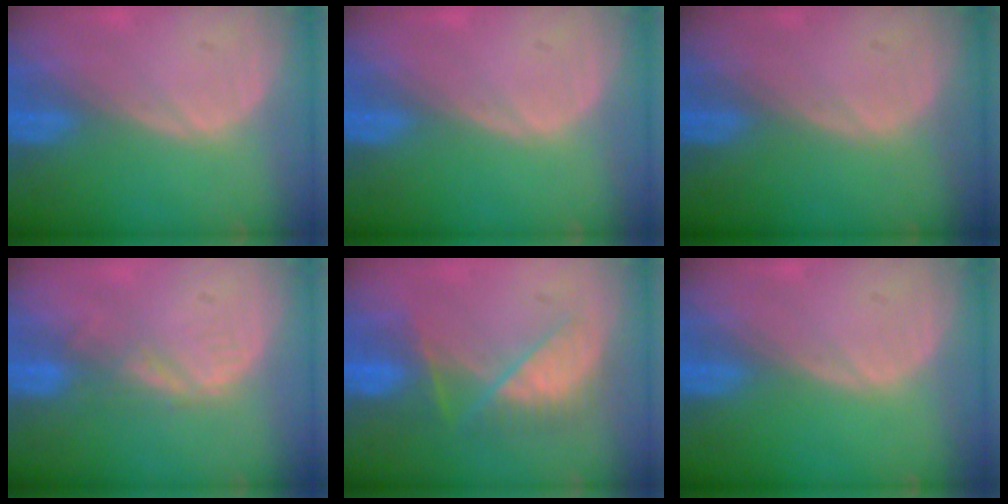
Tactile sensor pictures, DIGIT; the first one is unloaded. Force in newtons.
{"total": 0.0}
{"total": 0.0}
{"total": 2.8, "press": 2.2, "slide": 1.7}
{"total": 7.1, "press": 7.0, "slide": 1.3}
{"total": 0.0}